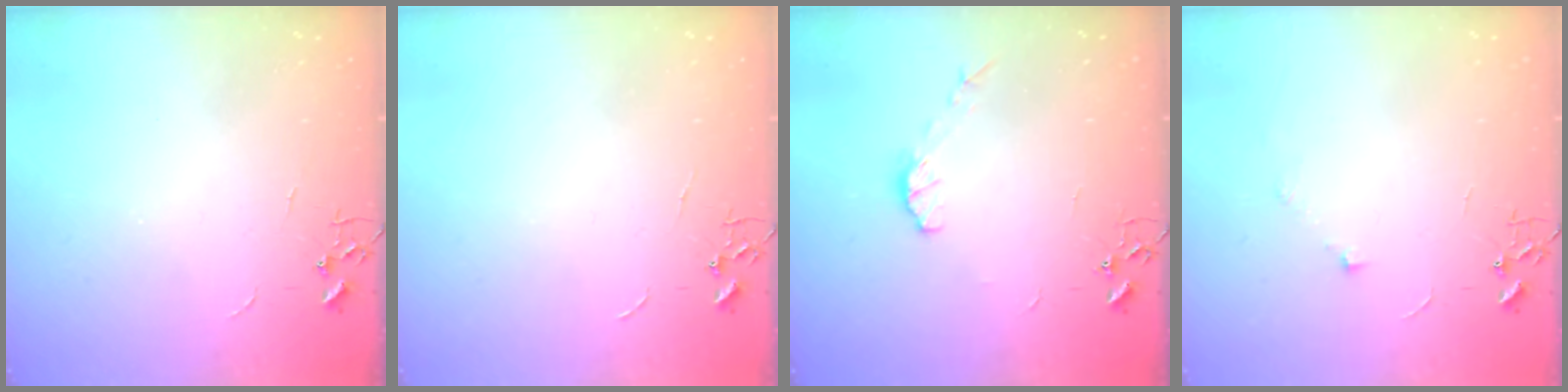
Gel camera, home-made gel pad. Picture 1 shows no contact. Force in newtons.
{"total": 0.0}
{"total": 5.9, "press": 5.9, "slide": 0.9}
{"total": 4.0, "press": 3.6, "slide": 1.6}